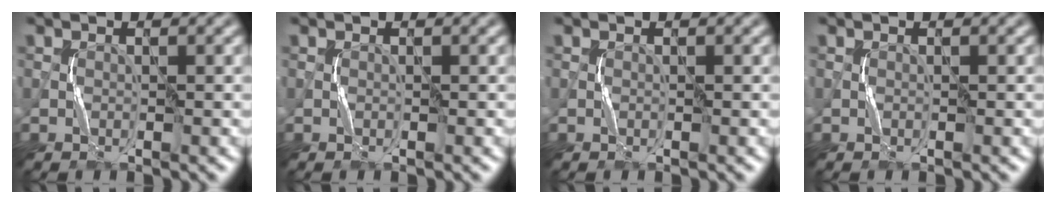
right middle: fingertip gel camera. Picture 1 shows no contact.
{"total": 0.0}
{"total": 0.0}
{"total": 0.0}